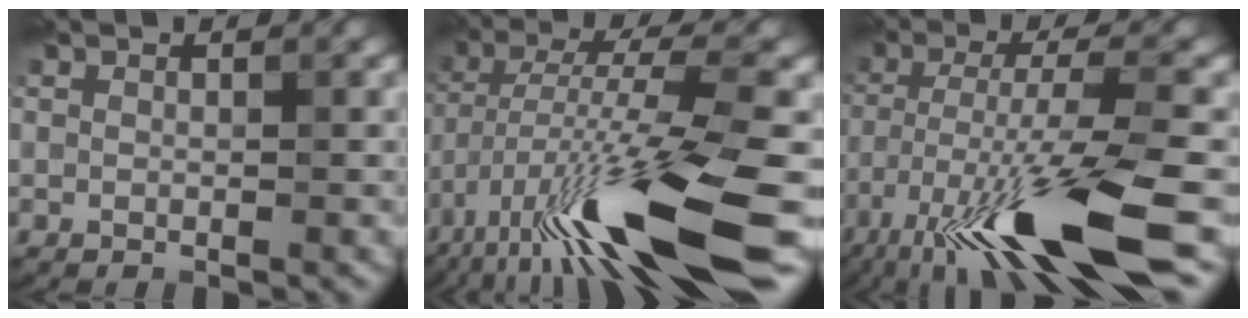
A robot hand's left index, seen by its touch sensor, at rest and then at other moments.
{"total": 14.1, "force": [-7.3, 2.2, 11.9], "torque": [-0.218, 0.001, -0.118]}
{"total": 13.5, "force": [-7.5, 2.4, 11.0], "torque": [-0.205, -0.012, -0.126]}